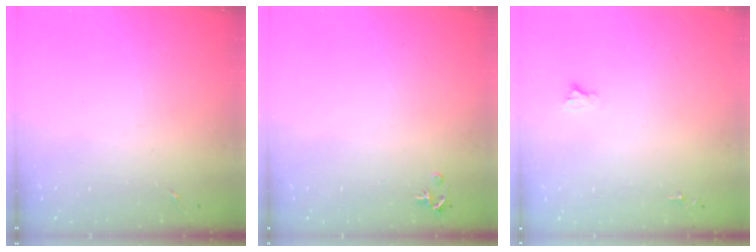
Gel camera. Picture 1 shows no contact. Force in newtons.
{"total": 3.5, "press": 3.5, "slide": 0.4}
{"total": 2.7, "press": 2.7, "slide": 0.2}